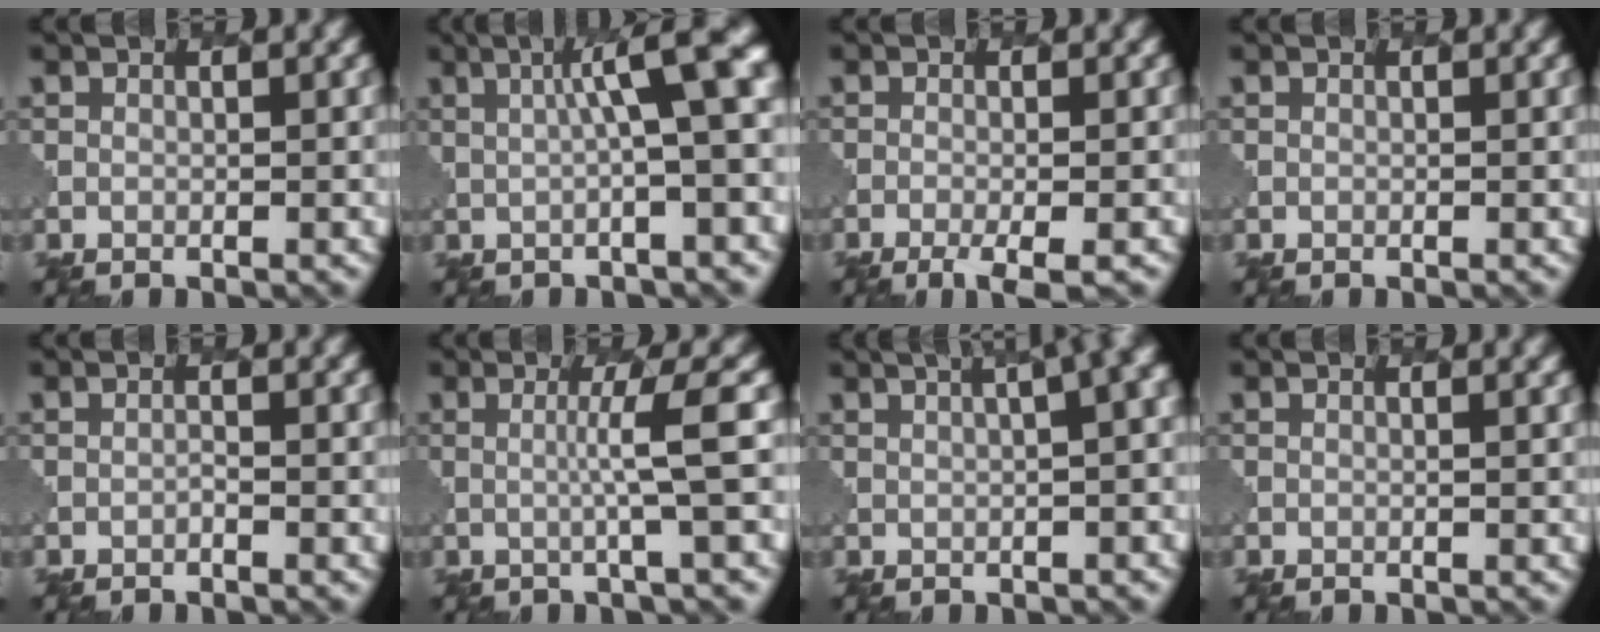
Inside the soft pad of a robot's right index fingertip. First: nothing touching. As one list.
[{"total": 8.2, "force": [1.6, 1.7, 7.9], "torque": [-0.089, 0.023, 0.018]}, {"total": 3.3, "force": [-1.9, 0.7, 2.6], "torque": [-0.037, -0.003, -0.032]}, {"total": 0.0}, {"total": 0.0}, {"total": 3.0, "force": [0.3, 0.1, 3.0], "torque": [-0.049, -0.001, -0.001]}, {"total": 15.5, "force": [5.0, 7.6, 12.6], "torque": [-0.050, 0.078, 0.043]}, {"total": 0.7, "force": [0.3, 0.2, 0.5], "torque": [-0.004, -0.003, -0.001]}]